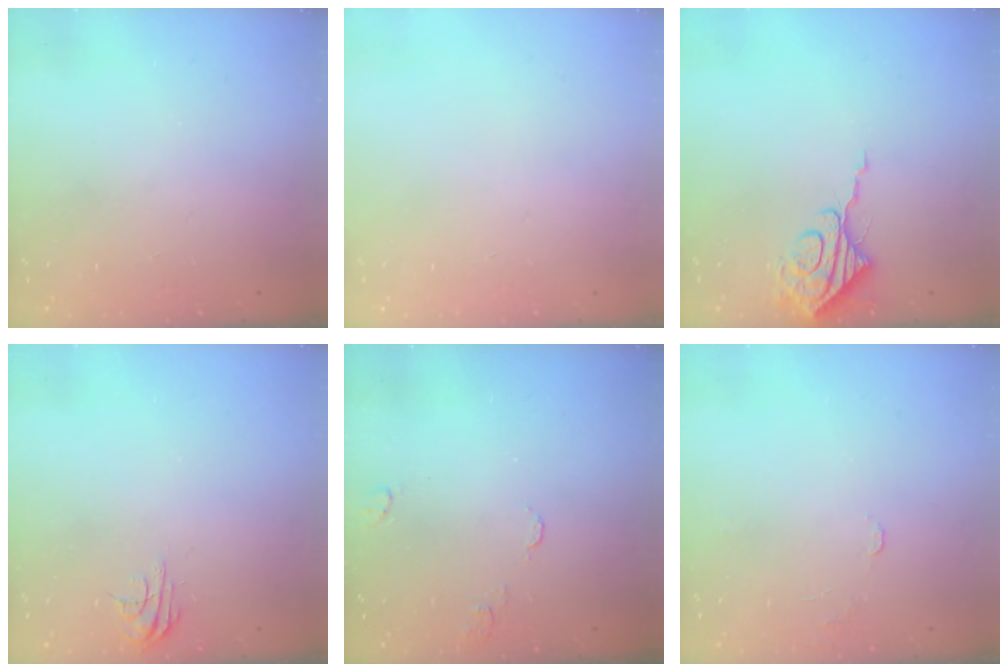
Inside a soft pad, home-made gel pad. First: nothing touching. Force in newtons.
{"total": 0.0}
{"total": 8.4, "press": 8.3, "slide": 0.8}
{"total": 4.5, "press": 4.5, "slide": 0.4}
{"total": 5.1, "press": 5.1, "slide": 0.5}
{"total": 4.6, "press": 4.6, "slide": 0.5}